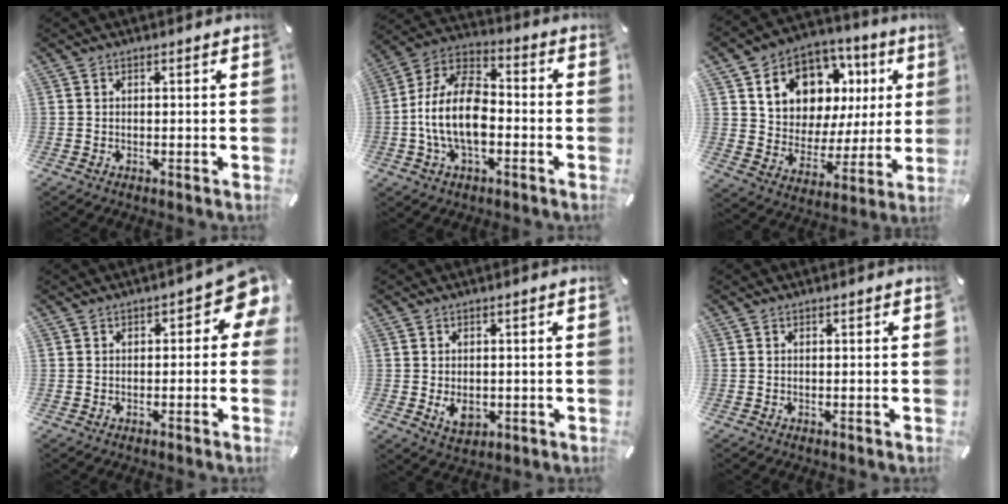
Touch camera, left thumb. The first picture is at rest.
{"total": 14.7, "force": [-3.5, 8.8, 11.2], "torque": [-0.243, 0.015, -0.066]}
{"total": 13.6, "force": [7.0, 10.3, 5.4], "torque": [-0.100, -0.044, 0.130]}
{"total": 5.7, "force": [1.6, 3.2, 4.5], "torque": [-0.047, -0.009, 0.021]}
{"total": 4.3, "force": [-0.7, 3.3, 2.8], "torque": [-0.044, -0.006, -0.015]}
{"total": 0.0}